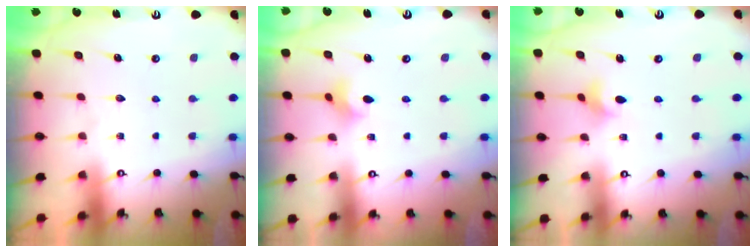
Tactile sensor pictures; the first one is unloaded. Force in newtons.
{"total": 3.6, "press": 3.5, "slide": 0.7}
{"total": 2.8, "press": 2.7, "slide": 0.7}